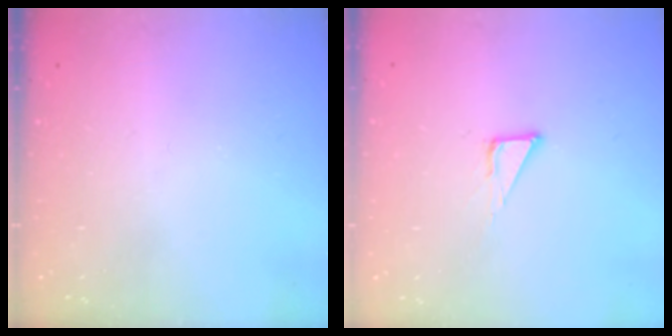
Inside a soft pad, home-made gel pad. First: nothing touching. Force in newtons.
{"total": 1.9, "press": 1.9, "slide": 0.1}